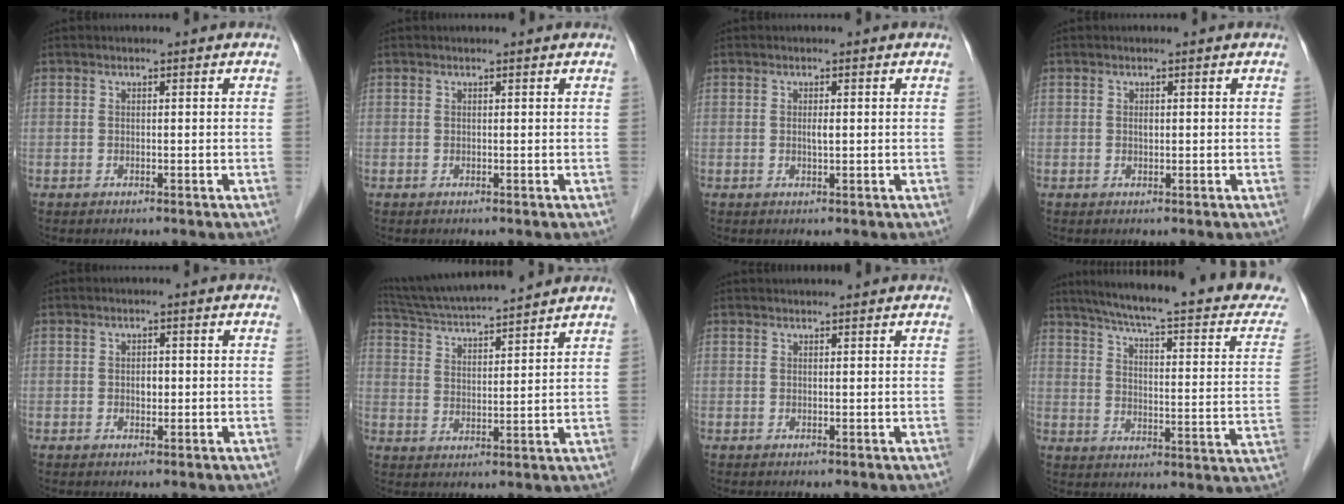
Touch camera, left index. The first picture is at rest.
{"total": 0.9, "force": [0.9, 0.0, 0.2], "torque": [-0.009, 0.005, 0.010]}
{"total": 0.9, "force": [0.2, 0.1, 0.9], "torque": [-0.017, -0.001, 0.002]}
{"total": 0.6, "force": [0.2, 0.3, 0.4], "torque": [-0.007, 0.001, 0.002]}
{"total": 1.2, "force": [0.0, 0.8, 0.9], "torque": [-0.015, 0.001, 0.001]}
{"total": 15.2, "force": [13.9, 0.3, 6.1], "torque": [-0.118, 0.022, 0.224]}
{"total": 4.6, "force": [4.5, 0.1, 1.1], "torque": [-0.010, 0.031, 0.052]}
{"total": 24.9, "force": [21.0, 2.6, 13.0], "torque": [-0.187, -0.035, 0.258]}